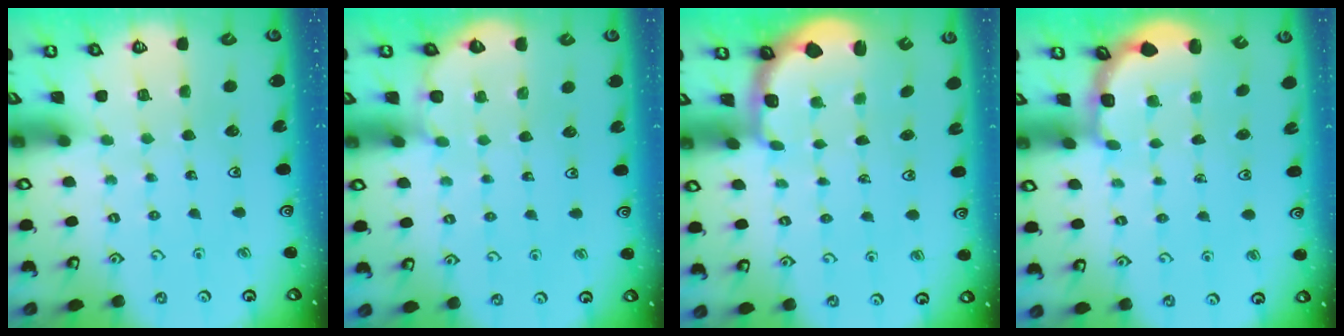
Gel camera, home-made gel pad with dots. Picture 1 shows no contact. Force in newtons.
{"total": 4.5, "press": 4.5, "slide": 0.3}
{"total": 2.1, "press": 1.3, "slide": 1.6}
{"total": 2.9, "press": 2.5, "slide": 1.4}